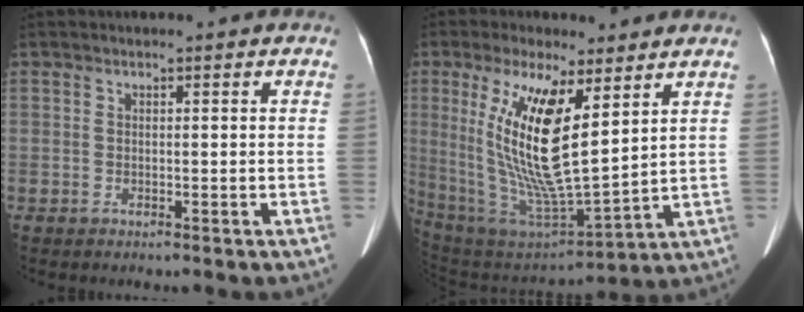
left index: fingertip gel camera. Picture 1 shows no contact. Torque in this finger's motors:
{"motor_torque": [1.19, -0.96, 1.02, 0.21]}